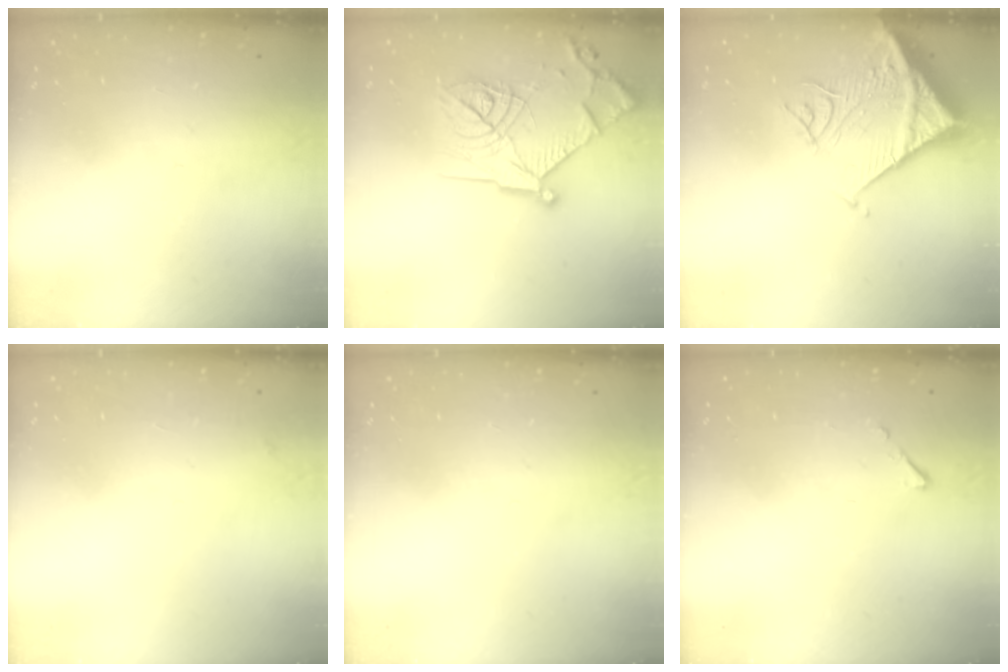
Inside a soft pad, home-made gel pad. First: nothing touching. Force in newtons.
{"total": 21.2, "press": 21.2, "slide": 1.8}
{"total": 13.5, "press": 13.4, "slide": 1.8}
{"total": 2.5, "press": 2.4, "slide": 0.4}
{"total": 0.0}
{"total": 2.5, "press": 2.5, "slide": 0.3}